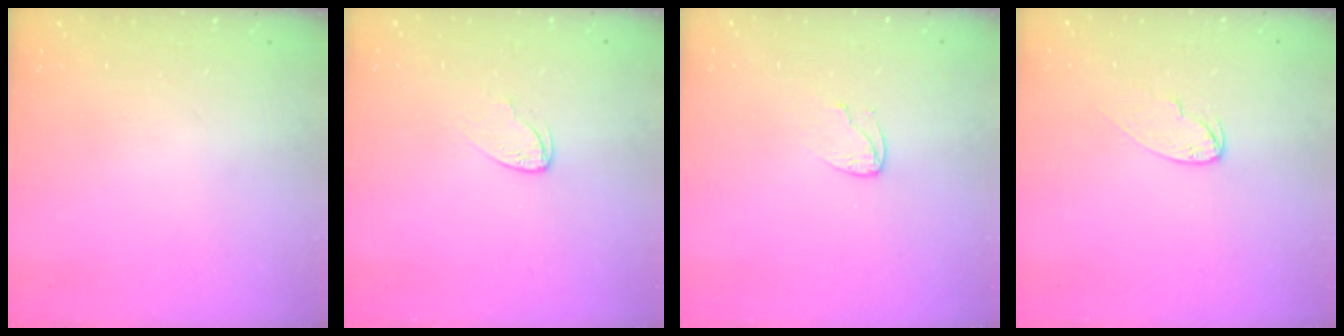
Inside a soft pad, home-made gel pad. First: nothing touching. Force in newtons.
{"total": 4.0, "press": 3.9, "slide": 0.3}
{"total": 4.5, "press": 4.5, "slide": 0.4}
{"total": 5.1, "press": 5.1, "slide": 0.4}